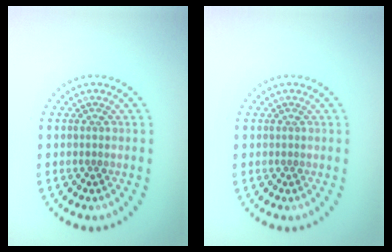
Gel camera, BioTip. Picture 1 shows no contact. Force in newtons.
{"total": 0.0}